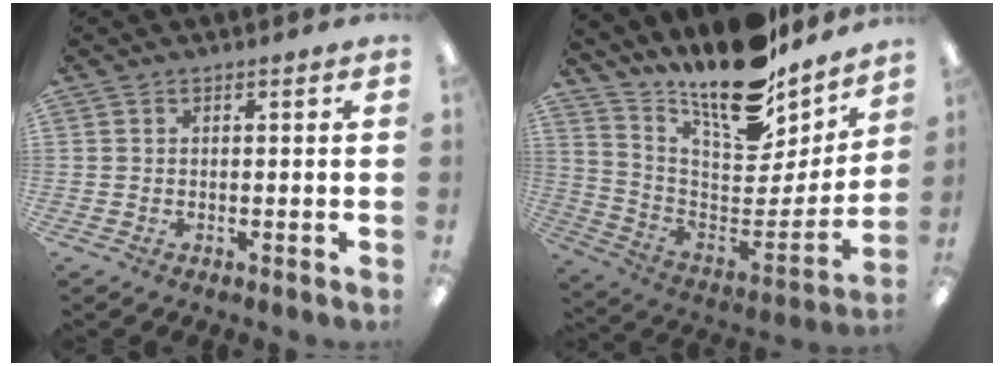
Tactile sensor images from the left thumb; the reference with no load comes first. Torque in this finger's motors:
{"motor_torque": [0.49, 0.65, 1.21, -1.56, 0.12]}